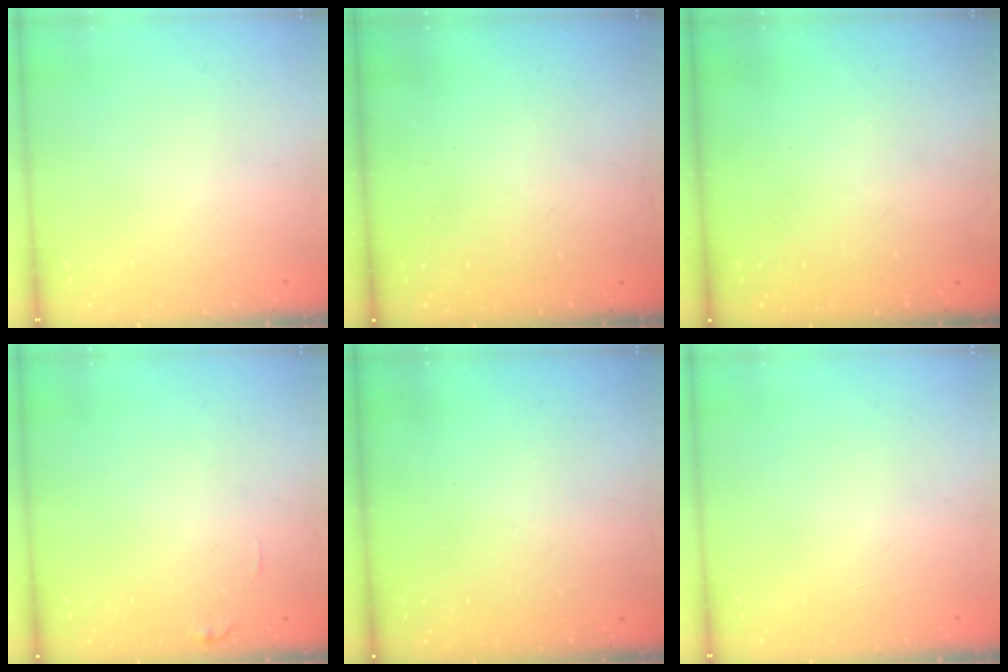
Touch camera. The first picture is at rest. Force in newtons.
{"total": 3.2, "press": 3.2, "slide": 0.1}
{"total": 3.3, "press": 3.3, "slide": 0.1}
{"total": 5.1, "press": 5.1, "slide": 0.3}
{"total": 3.3, "press": 3.3, "slide": 0.2}
{"total": 0.0}